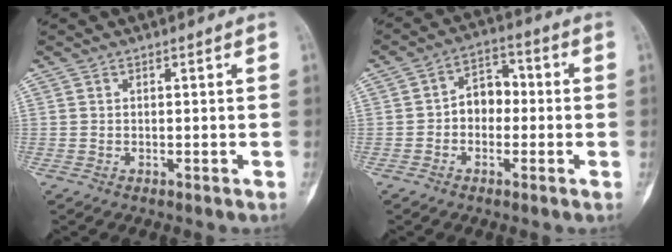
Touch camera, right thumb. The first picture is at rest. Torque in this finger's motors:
{"motor_torque": [0.04, 0.03, 0.19, 0.08, 0.02]}